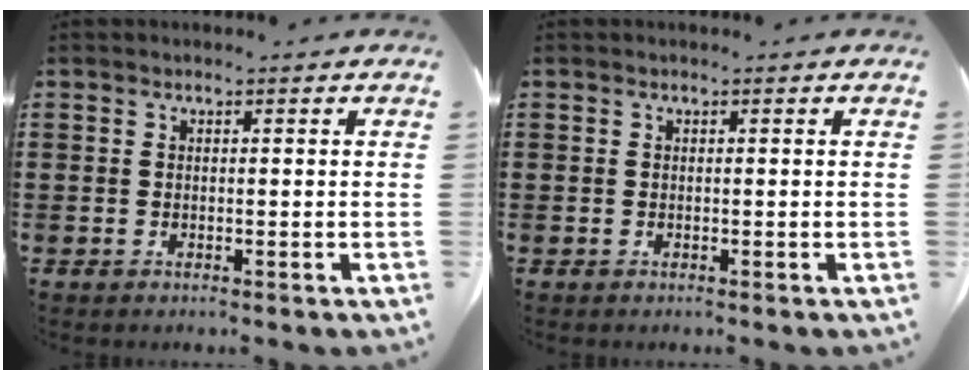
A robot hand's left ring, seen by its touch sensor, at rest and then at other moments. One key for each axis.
{"total": 0.0}